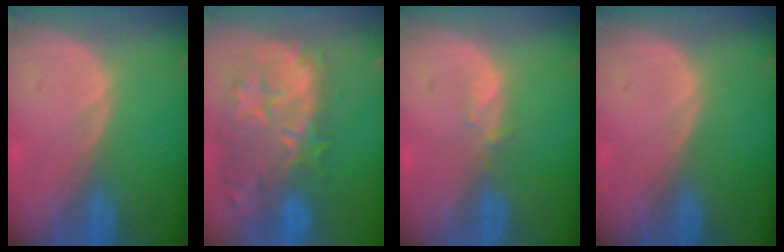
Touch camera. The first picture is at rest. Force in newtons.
{"total": 12.9, "press": 11.5, "slide": 5.8}
{"total": 1.1, "press": 1.1, "slide": 0.2}
{"total": 0.0}